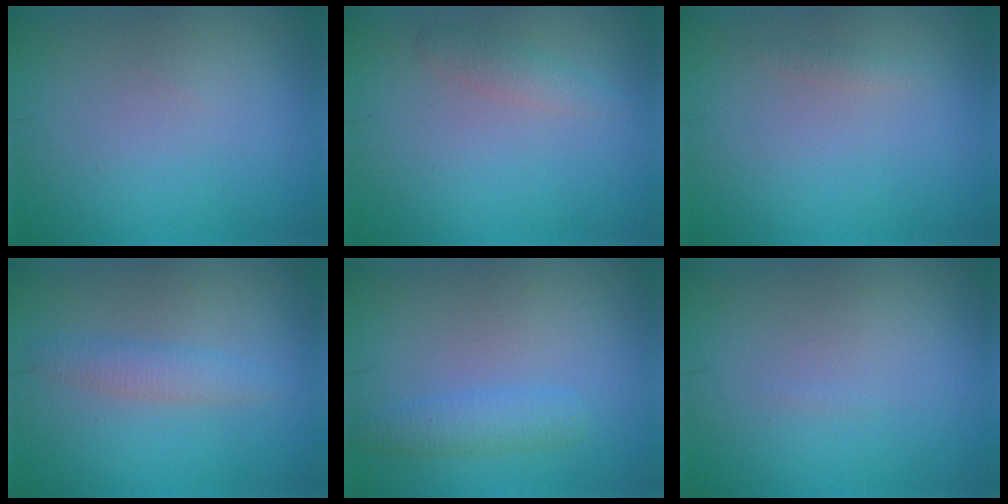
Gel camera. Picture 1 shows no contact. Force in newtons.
{"total": 1.5, "press": 1.5, "slide": 0.0}
{"total": 0.6, "press": 0.6, "slide": 0.0}
{"total": 2.0, "press": 2.0, "slide": 0.0}
{"total": 2.2, "press": 2.2, "slide": 0.1}
{"total": 0.0}